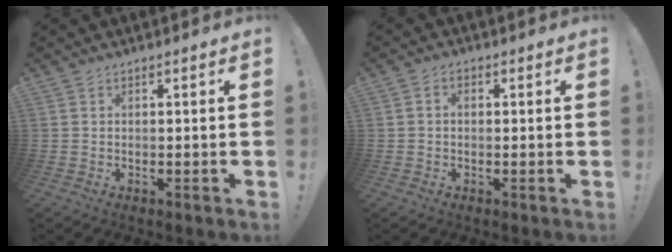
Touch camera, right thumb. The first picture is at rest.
{"total": 1.7, "force": [-0.4, 1.2, 1.1], "torque": [-0.021, 0.007, -0.008]}